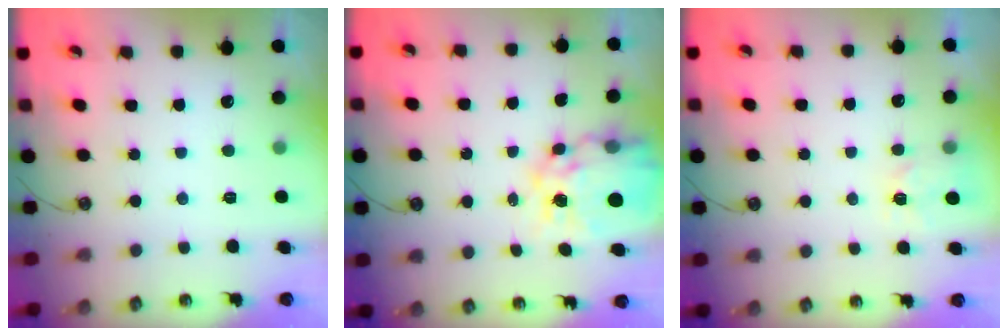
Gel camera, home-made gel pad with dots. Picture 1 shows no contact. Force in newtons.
{"total": 15.2, "press": 15.2, "slide": 1.6}
{"total": 2.9, "press": 2.8, "slide": 0.4}